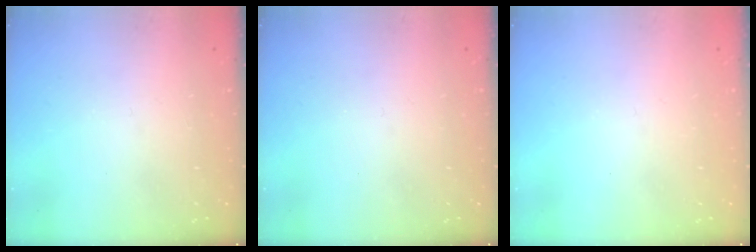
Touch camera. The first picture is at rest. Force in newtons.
{"total": 0.0}
{"total": 0.0}